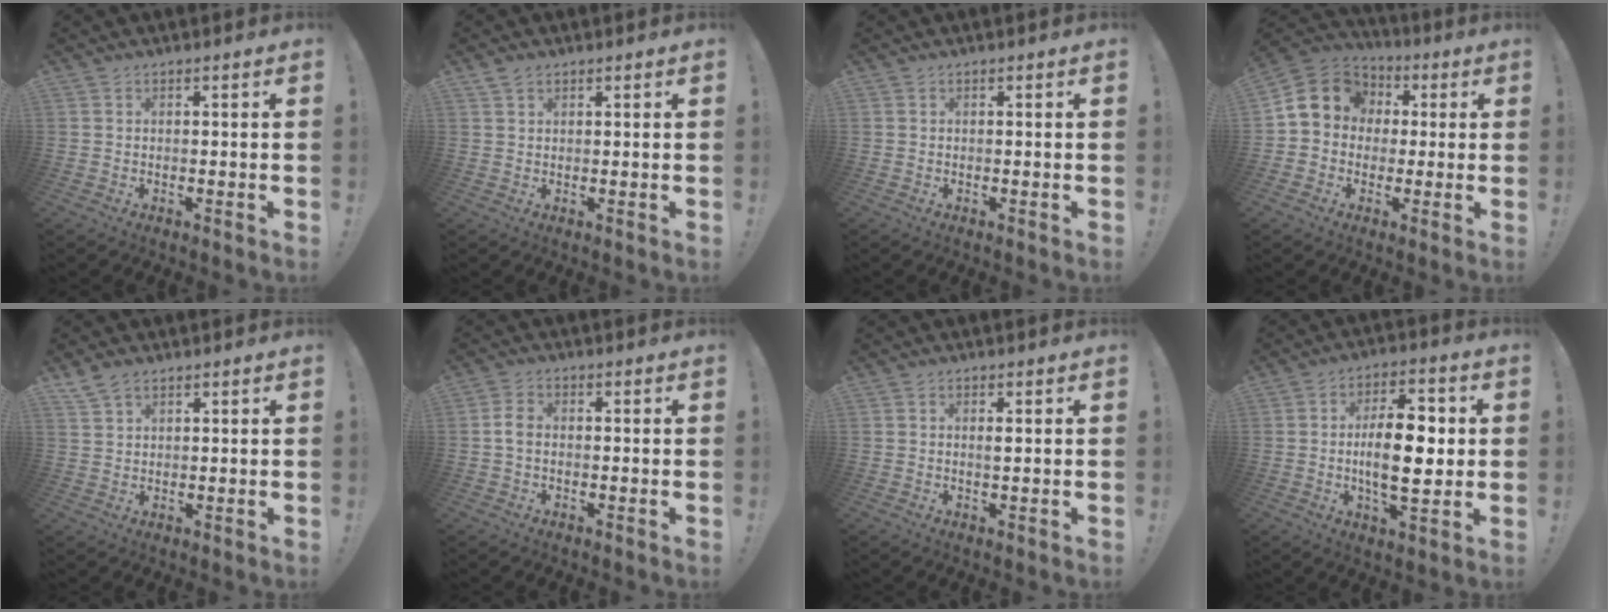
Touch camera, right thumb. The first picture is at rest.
{"total": 2.0, "force": [1.5, 1.1, 0.8], "torque": [-0.016, -0.003, 0.029]}
{"total": 0.0}
{"total": 12.0, "force": [2.1, 10.4, 5.5], "torque": [-0.081, 0.003, 0.047]}
{"total": 4.4, "force": [3.3, 2.2, 1.9], "torque": [-0.042, -0.012, 0.066]}
{"total": 3.8, "force": [-0.5, 2.5, 2.8], "torque": [-0.062, 0.013, -0.007]}
{"total": 0.9, "force": [0.3, 0.0, 0.8], "torque": [-0.002, -0.007, 0.001]}
{"total": 15.3, "force": [-0.3, 7.0, 13.6], "torque": [-0.220, -0.002, -0.015]}